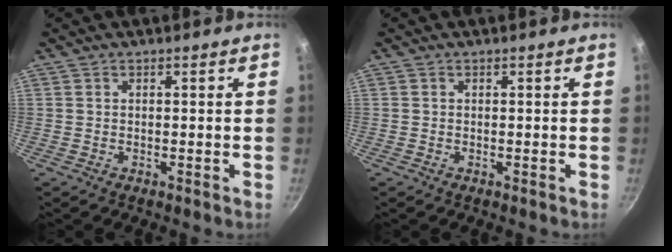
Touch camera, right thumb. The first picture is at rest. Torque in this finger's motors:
{"motor_torque": [-0.27, 0.00, -0.26, 0.08, 0.05]}